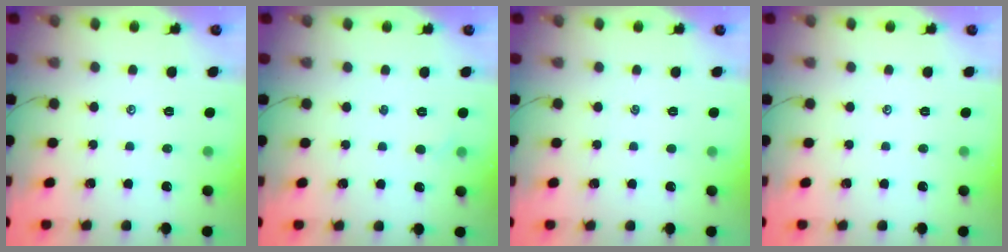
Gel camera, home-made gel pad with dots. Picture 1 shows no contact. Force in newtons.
{"total": 2.7, "press": 2.5, "slide": 0.9}
{"total": 0.0}
{"total": 0.0}